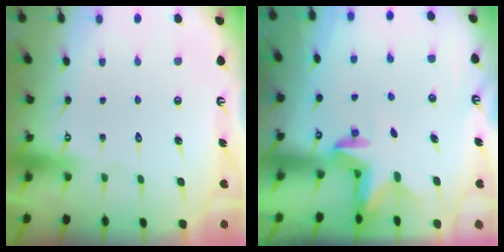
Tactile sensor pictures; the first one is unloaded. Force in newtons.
{"total": 2.4, "press": 2.4, "slide": 0.4}